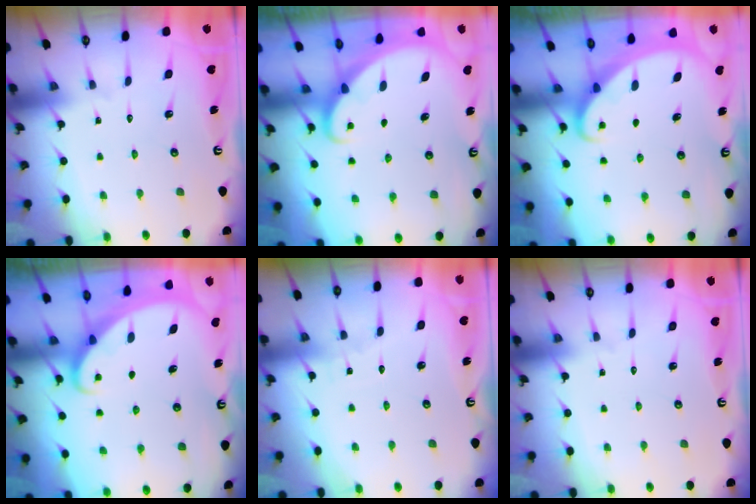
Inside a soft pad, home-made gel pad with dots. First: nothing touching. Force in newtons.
{"total": 1.5, "press": 1.5, "slide": 0.0}
{"total": 1.7, "press": 1.7, "slide": 0.2}
{"total": 1.9, "press": 1.9, "slide": 0.2}
{"total": 2.9, "press": 2.9, "slide": 0.4}
{"total": 0.0}